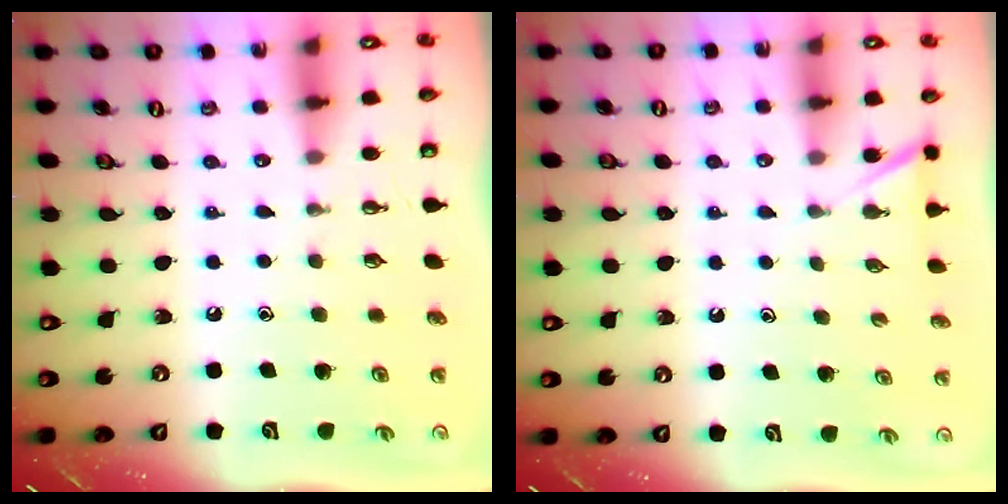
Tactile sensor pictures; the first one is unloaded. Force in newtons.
{"total": 2.4, "press": 2.4, "slide": 0.2}